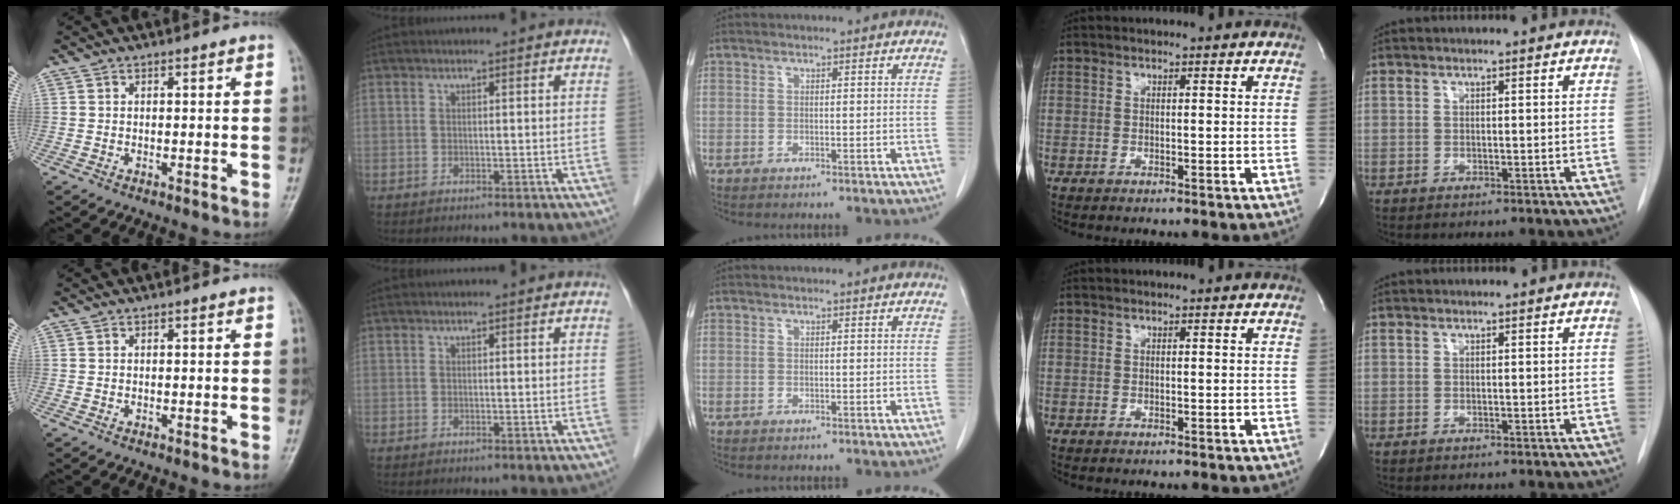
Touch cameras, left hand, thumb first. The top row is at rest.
{}